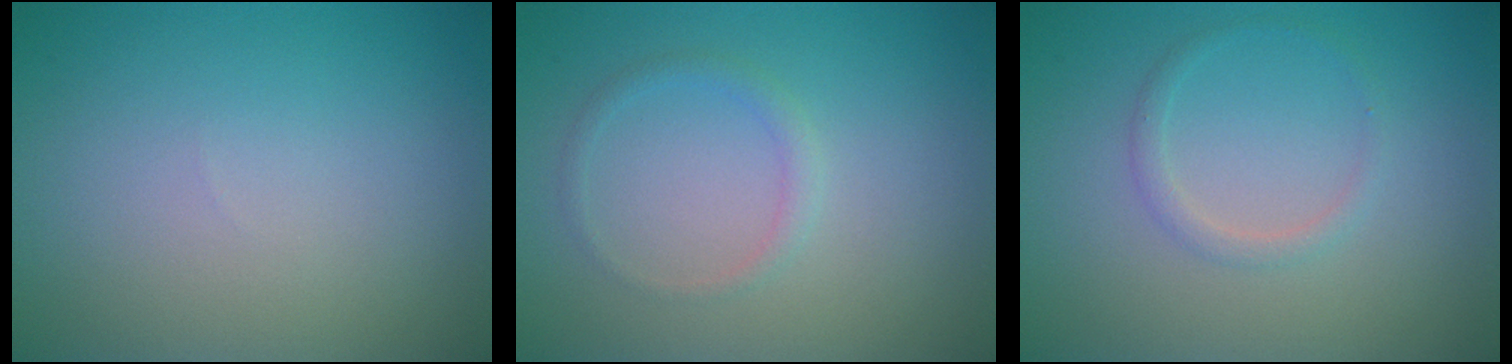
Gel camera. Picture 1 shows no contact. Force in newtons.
{"total": 1.2, "press": 1.2, "slide": 0.0}
{"total": 1.2, "press": 1.2, "slide": 0.1}